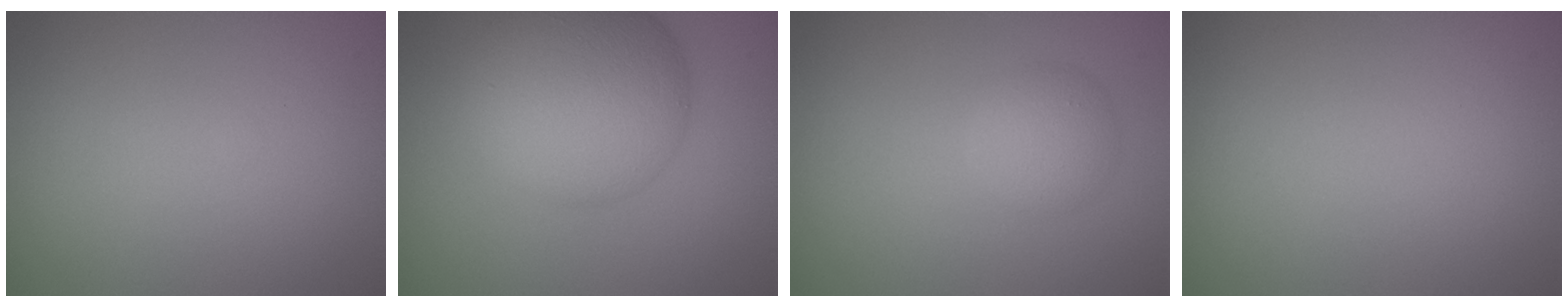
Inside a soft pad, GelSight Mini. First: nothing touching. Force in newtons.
{"total": 10.6, "press": 10.6, "slide": 0.1}
{"total": 2.5, "press": 2.5, "slide": 0.1}
{"total": 0.0}